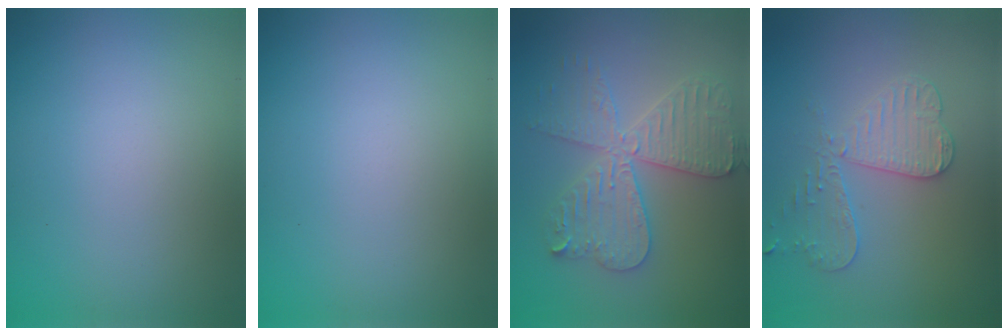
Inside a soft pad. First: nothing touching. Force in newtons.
{"total": 0.0}
{"total": 5.5, "press": 5.5, "slide": 0.8}
{"total": 3.3, "press": 3.2, "slide": 0.8}